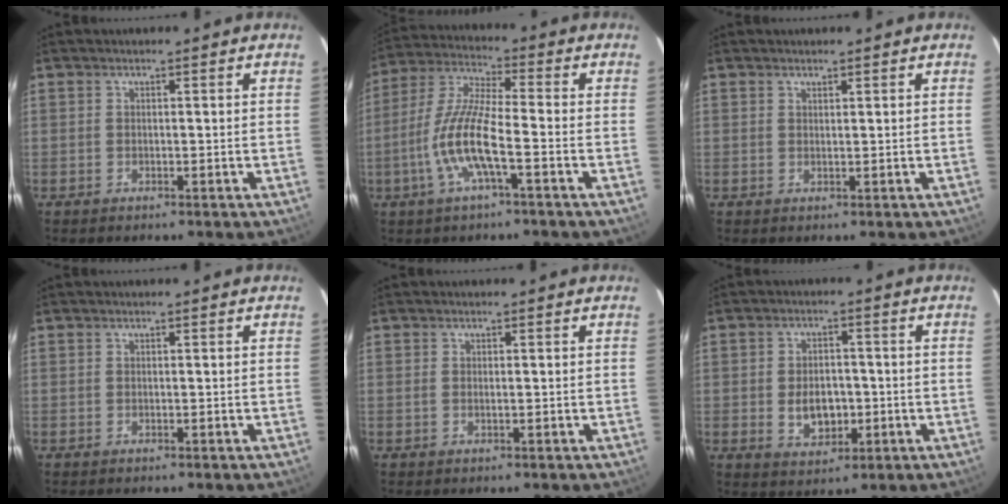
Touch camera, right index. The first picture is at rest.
{"total": 11.4, "force": [-3.9, 1.8, 10.5], "torque": [-0.226, -0.003, -0.078]}
{"total": 0.8, "force": [0.7, 0.1, 0.2], "torque": [-0.005, -0.001, 0.013]}
{"total": 0.0}
{"total": 0.6, "force": [0.0, 0.1, 0.6], "torque": [-0.013, 0.000, -0.001]}
{"total": 6.8, "force": [-1.2, 4.8, 4.6], "torque": [-0.090, -0.002, -0.010]}